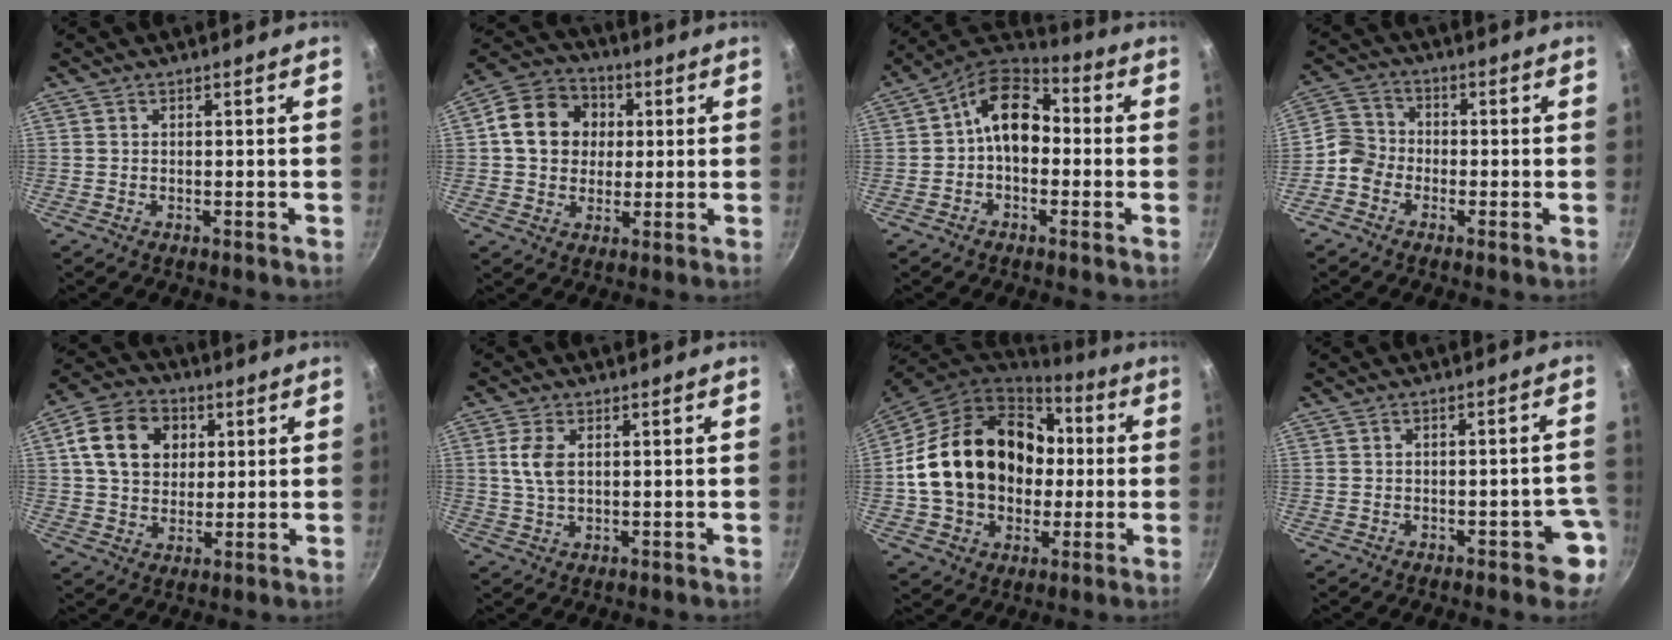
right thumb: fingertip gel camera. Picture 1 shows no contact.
{"total": 12.8, "force": [2.1, 10.9, 6.4], "torque": [-0.087, 0.015, 0.021]}
{"total": 11.8, "force": [0.3, 8.1, 8.6], "torque": [-0.107, 0.041, -0.021]}
{"total": 5.4, "force": [-2.4, 4.5, 1.9], "torque": [-0.015, 0.031, -0.065]}
{"total": 13.0, "force": [3.5, 10.1, 7.3], "torque": [-0.110, 0.007, 0.048]}
{"total": 5.1, "force": [1.1, 2.9, 4.1], "torque": [-0.083, 0.001, 0.022]}
{"total": 24.4, "force": [1.4, 19.1, 15.1], "torque": [-0.242, 0.042, 0.037]}
{"total": 4.8, "force": [-1.9, 2.6, 3.6], "torque": [-0.008, 0.033, -0.017]}